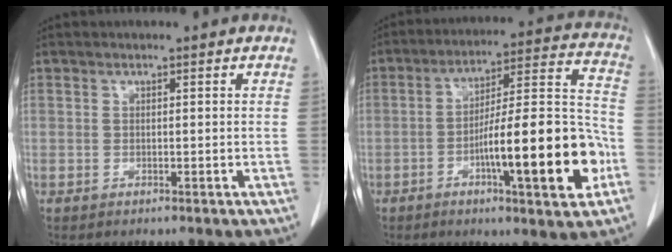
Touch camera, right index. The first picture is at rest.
{"total": 18.6, "force": [-6.0, 2.3, 17.5], "torque": [-0.258, 0.013, -0.086]}